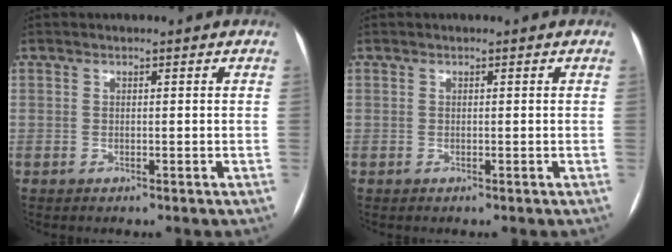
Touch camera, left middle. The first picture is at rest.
{"total": 0.0}